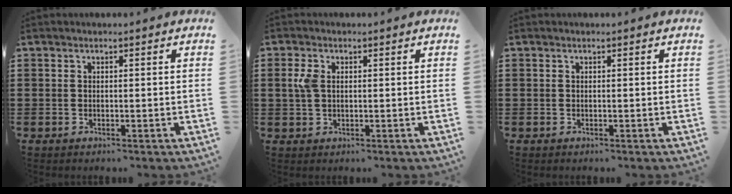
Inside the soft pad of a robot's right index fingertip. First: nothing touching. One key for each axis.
{"total": 3.0, "fx": 0.6, "fy": 1.8, "fz": 2.3, "tx": -0.066, "ty": 0.002, "tz": 0.005}
{"total": 0.0}